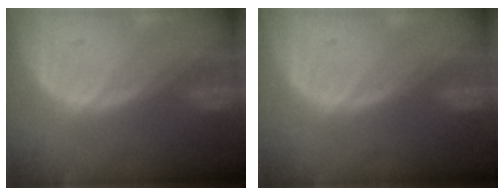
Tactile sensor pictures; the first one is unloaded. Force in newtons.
{"total": 0.0}